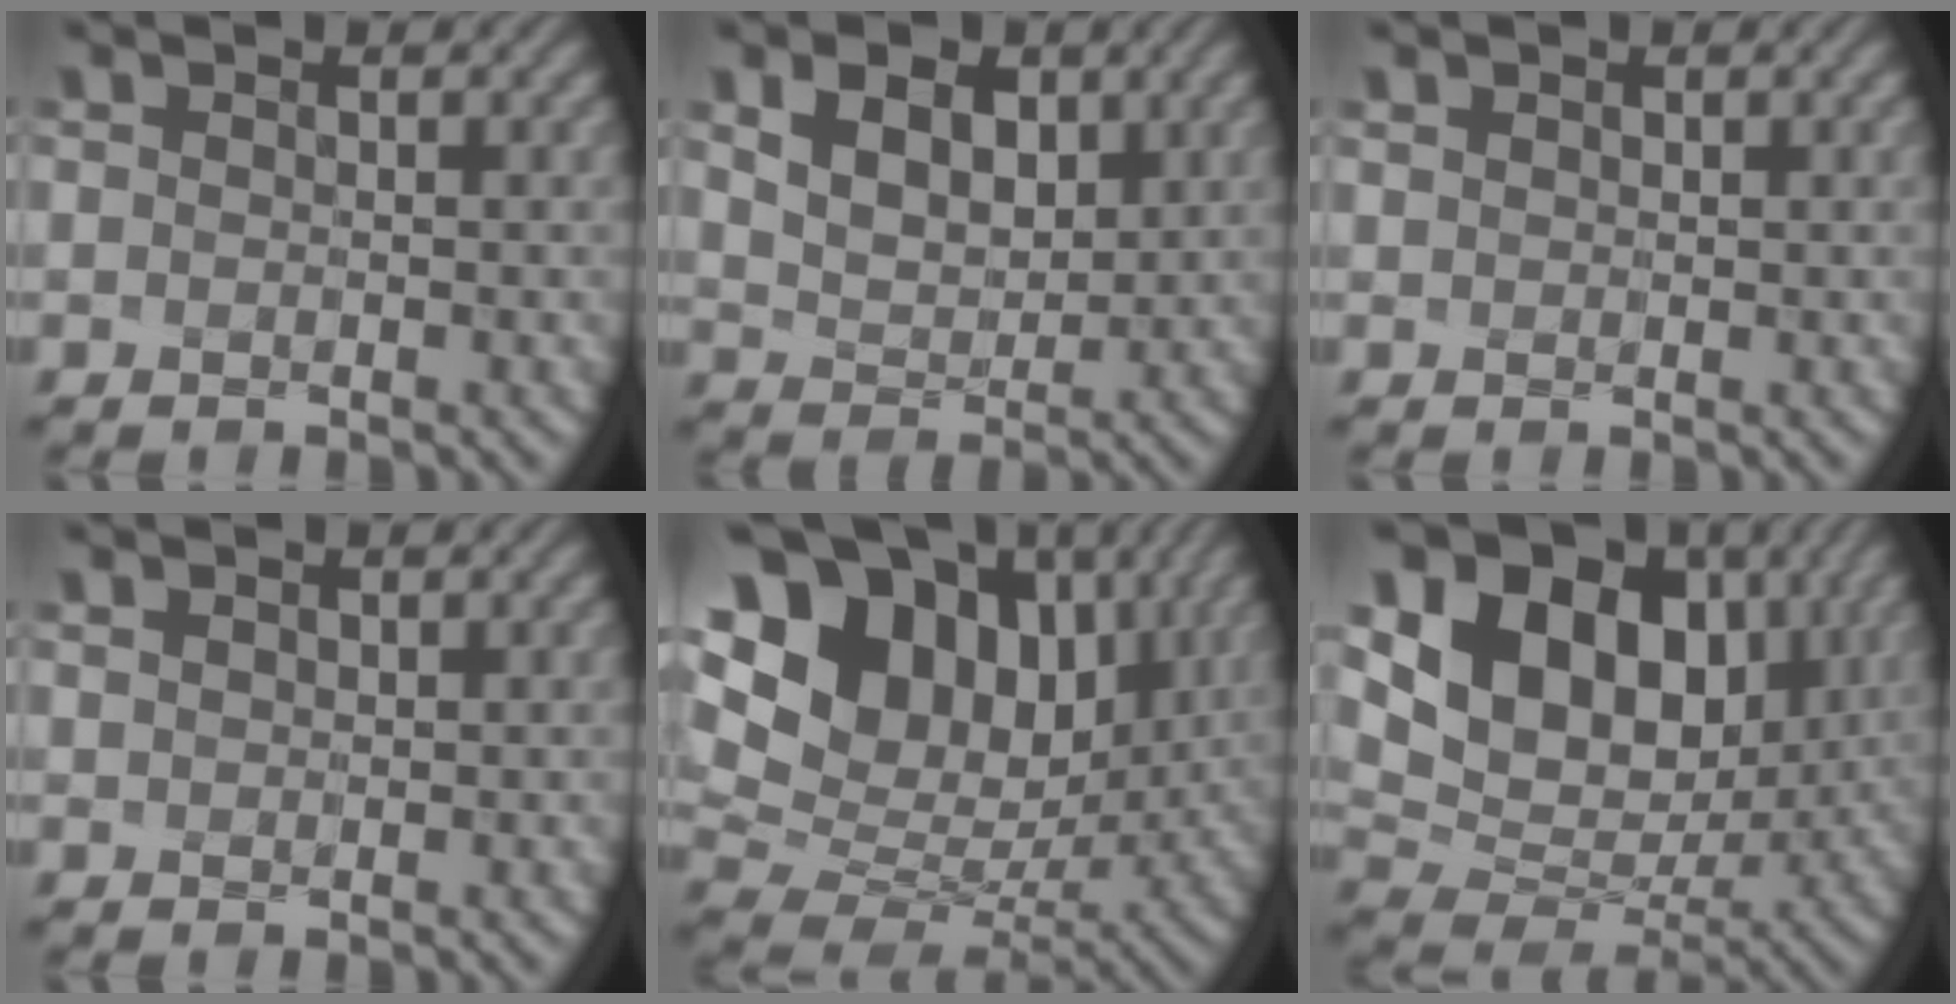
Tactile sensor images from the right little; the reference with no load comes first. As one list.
[{"total": 6.3, "force": [2.7, 4.2, 3.8], "torque": [-0.080, 0.018, 0.044]}, {"total": 1.3, "force": [0.8, 0.9, 0.5], "torque": [-0.024, 0.017, 0.004]}, {"total": 1.7, "force": [1.0, 1.1, 0.7], "torque": [-0.027, 0.017, 0.005]}, {"total": 18.6, "force": [7.6, 13.5, 10.4], "torque": [-0.230, 0.060, 0.142]}, {"total": 13.8, "force": [4.7, 9.8, 8.5], "torque": [-0.154, 0.030, 0.080]}]